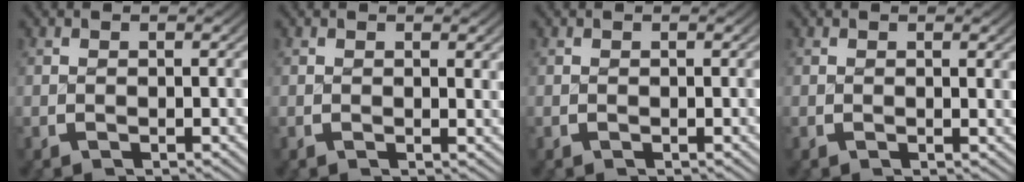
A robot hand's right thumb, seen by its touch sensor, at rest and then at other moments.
{"total": 1.0, "force": [0.6, 0.3, 0.7], "torque": [-0.005, -0.001, 0.008]}
{"total": 0.0}
{"total": 0.7, "force": [0.5, 0.1, 0.5], "torque": [-0.006, -0.001, 0.007]}